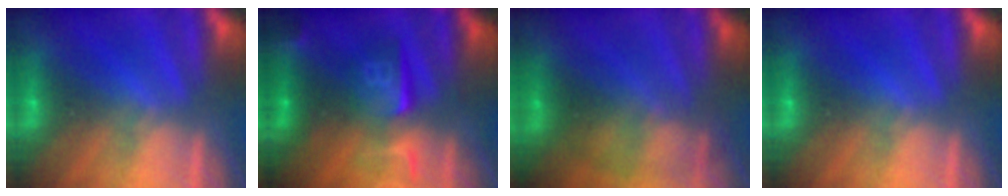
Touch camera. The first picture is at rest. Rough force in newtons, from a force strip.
{"total": 7.3}
{"total": 2.2}
{"total": 0.0}